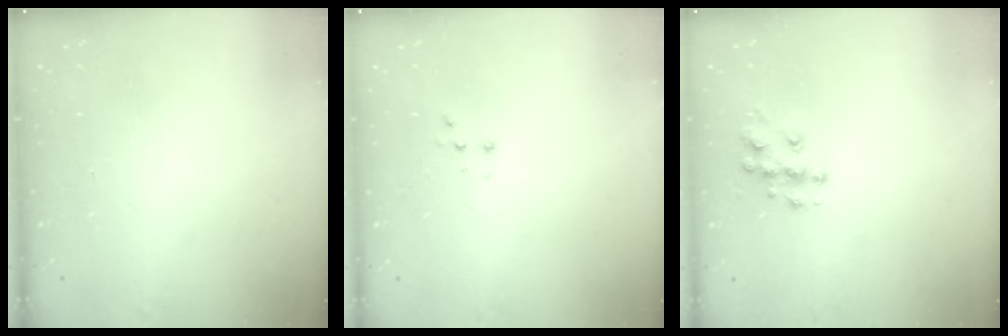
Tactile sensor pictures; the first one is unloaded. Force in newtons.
{"total": 2.7, "press": 2.7, "slide": 0.5}
{"total": 9.5, "press": 9.5, "slide": 0.6}